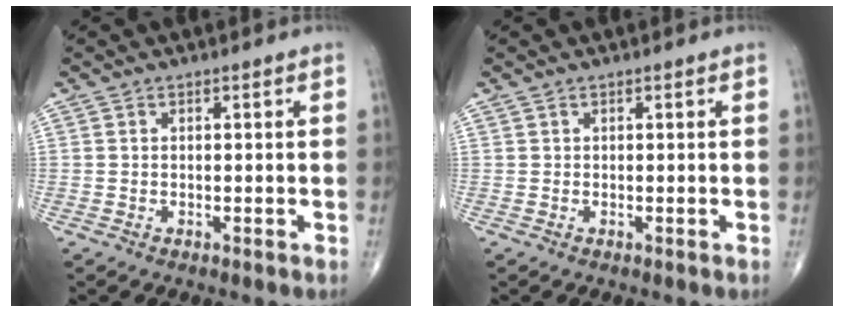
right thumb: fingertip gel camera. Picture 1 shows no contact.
{"total": 0.0}